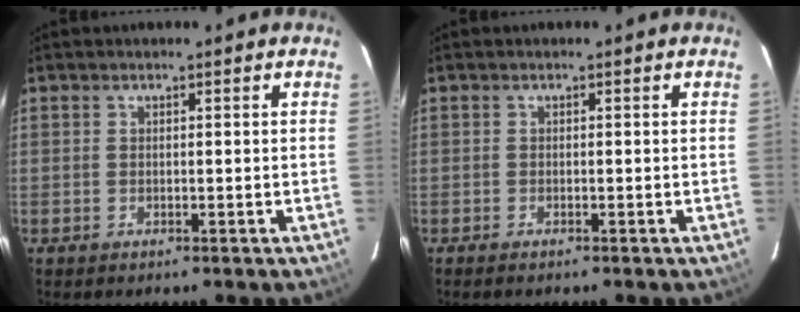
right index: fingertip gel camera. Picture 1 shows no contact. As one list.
[{"total": 1.0, "force": [-0.9, 0.2, 0.4], "torque": [-0.012, -0.002, -0.017]}]